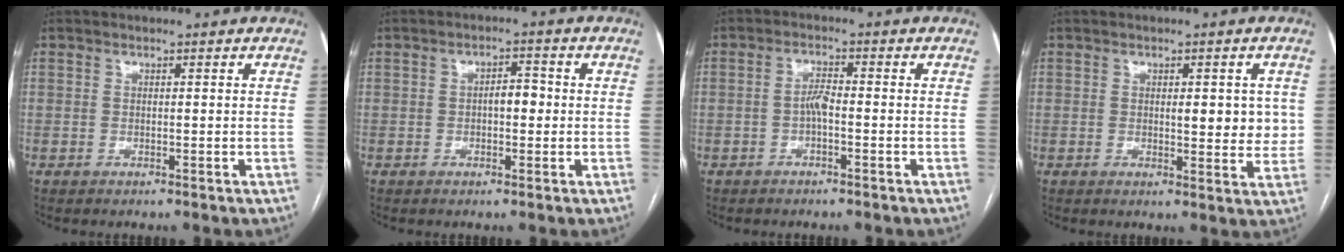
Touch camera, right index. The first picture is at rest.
{"total": 3.1, "force": [-0.2, 1.5, 2.7], "torque": [-0.039, 0.009, -0.004]}
{"total": 2.3, "force": [-0.7, 0.6, 2.2], "torque": [-0.038, 0.005, -0.011]}
{"total": 5.5, "force": [0.8, 2.1, 5.0], "torque": [-0.056, -0.005, 0.008]}